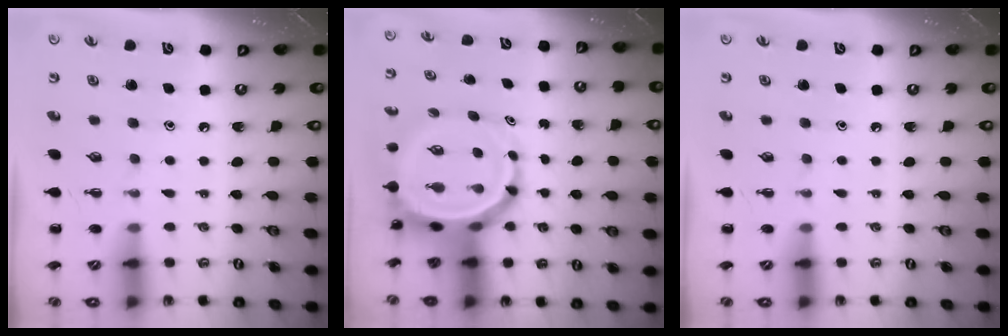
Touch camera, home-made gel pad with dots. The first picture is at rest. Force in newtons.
{"total": 7.3, "press": 6.9, "slide": 2.5}
{"total": 0.0}